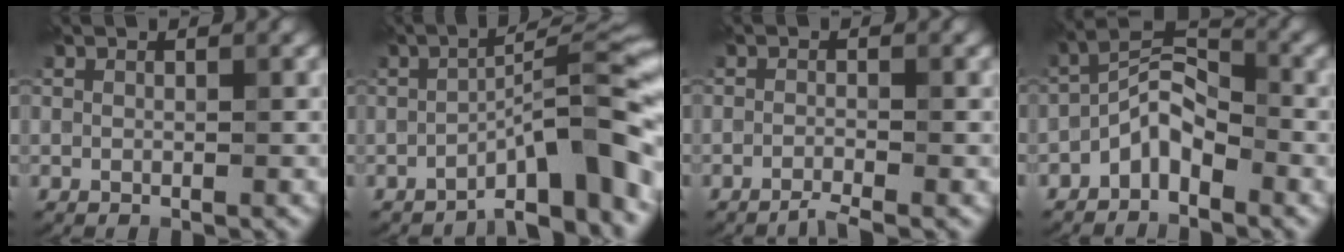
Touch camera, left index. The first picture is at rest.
{"total": 8.2, "force": [-5.3, 1.3, 6.1], "torque": [-0.078, 0.025, -0.087]}
{"total": 1.5, "force": [-1.2, -0.1, 0.9], "torque": [-0.020, 0.003, -0.026]}
{"total": 4.0, "force": [-2.5, 1.8, 2.6], "torque": [-0.046, 0.023, -0.055]}